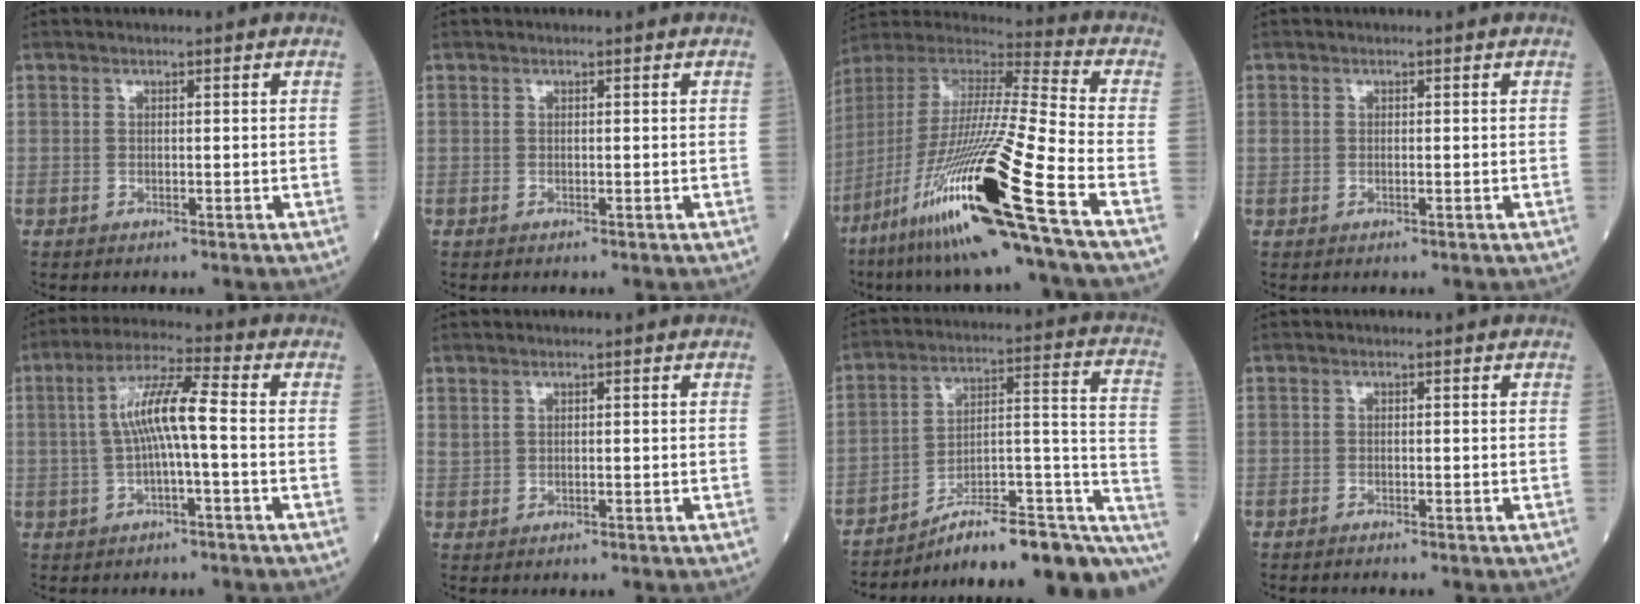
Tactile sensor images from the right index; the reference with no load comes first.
{"total": 0.0}
{"total": 26.3, "force": [-13.2, -0.9, 22.8], "torque": [-0.452, -0.056, -0.252]}
{"total": 1.0, "force": [-0.1, 0.7, 0.7], "torque": [-0.020, 0.008, 0.002]}
{"total": 7.9, "force": [-0.2, 0.5, 7.9], "torque": [-0.151, 0.019, -0.007]}
{"total": 0.8, "force": [0.5, 0.4, 0.5], "torque": [-0.018, 0.006, 0.016]}
{"total": 20.6, "force": [-14.5, 4.0, 14.1], "torque": [-0.123, 0.055, -0.205]}
{"total": 0.7, "force": [-0.6, -0.2, 0.2], "torque": [-0.006, -0.003, -0.011]}